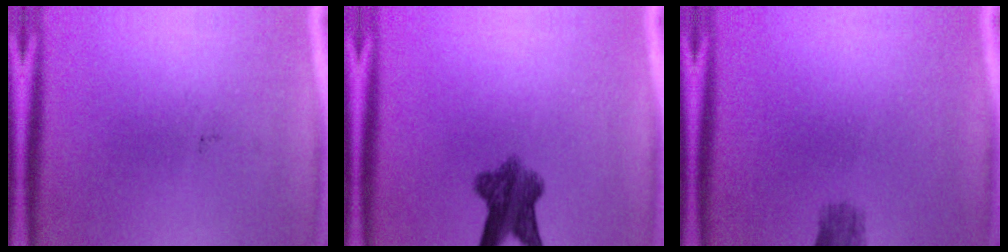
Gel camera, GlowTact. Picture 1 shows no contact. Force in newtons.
{"total": 7.0}
{"total": 2.3}